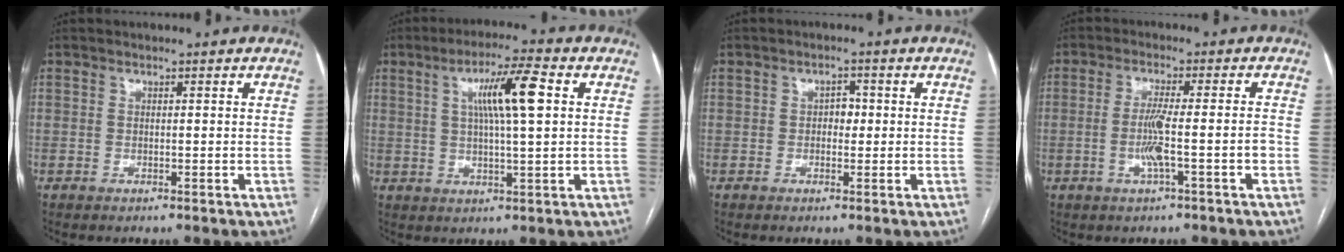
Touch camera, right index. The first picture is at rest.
{"total": 9.2, "force": [2.3, 0.5, 8.9], "torque": [-0.156, 0.012, 0.039]}
{"total": 2.0, "force": [0.0, 1.3, 1.5], "torque": [-0.017, 0.006, -0.002]}
{"total": 5.8, "force": [-1.8, -0.2, 5.5], "torque": [-0.105, 0.006, -0.029]}